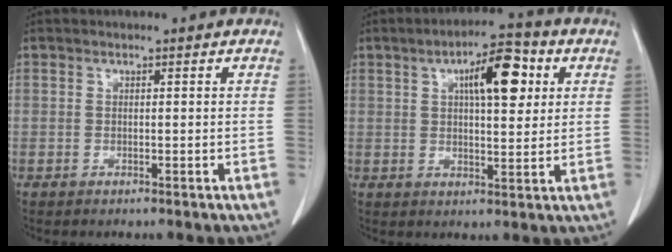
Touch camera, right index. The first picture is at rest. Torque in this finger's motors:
{"motor_torque": [0.72, 0.70, 0.30, 0.12]}